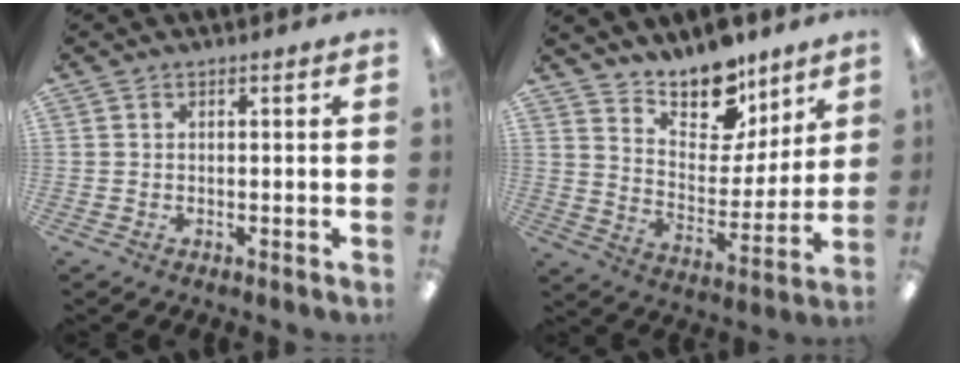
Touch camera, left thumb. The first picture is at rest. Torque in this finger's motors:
{"motor_torque": [0.32, 0.26, -0.01, -0.32, 0.03]}